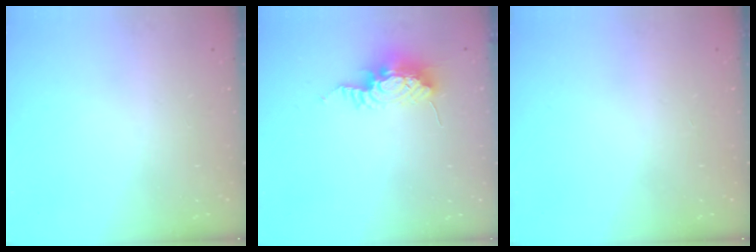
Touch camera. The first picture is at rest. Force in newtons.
{"total": 9.0, "press": 9.0, "slide": 0.8}
{"total": 1.2, "press": 1.2, "slide": 0.2}